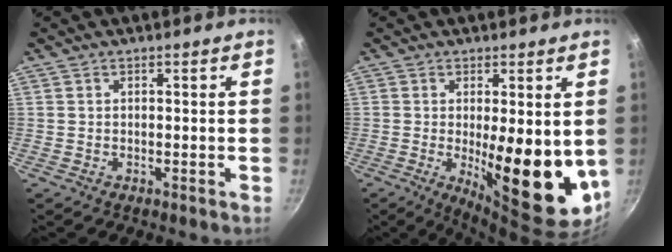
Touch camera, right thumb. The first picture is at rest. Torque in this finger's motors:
{"motor_torque": [2.48, 2.53, 1.92, -0.10, 0.19]}